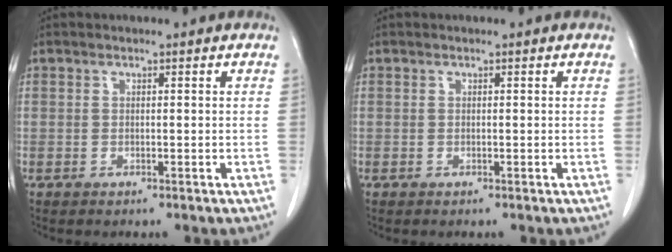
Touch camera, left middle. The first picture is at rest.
{"total": 0.0}